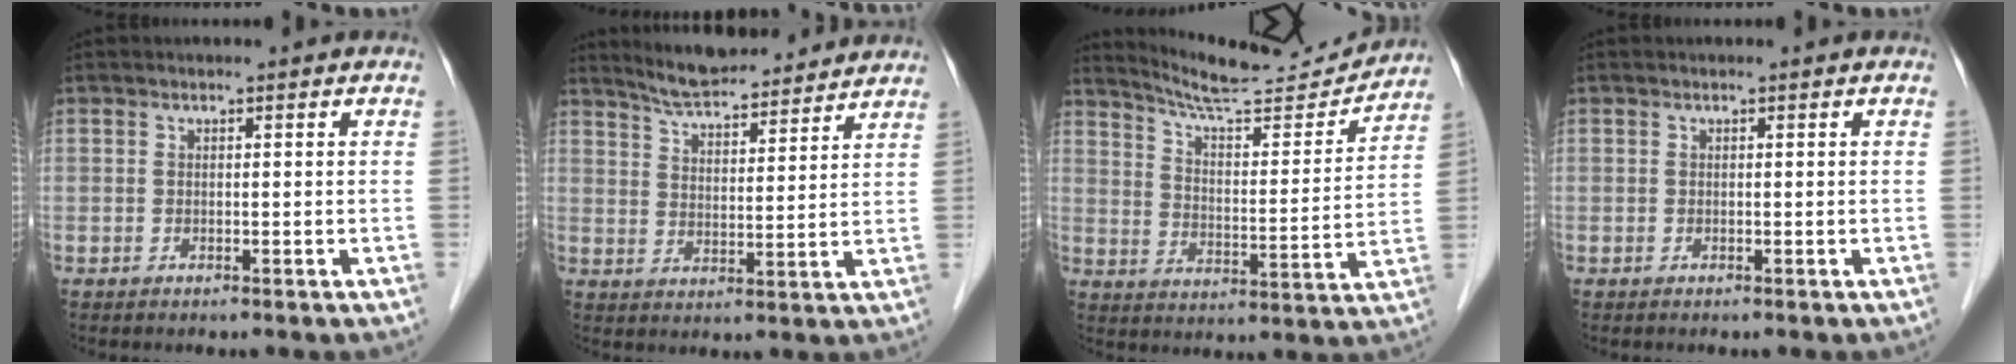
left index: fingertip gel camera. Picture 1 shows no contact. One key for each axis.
{"total": 12.8, "fx": 11.9, "fy": 1.7, "fz": 4.4, "tx": -0.073, "ty": 0.015, "tz": 0.178}
{"total": 16.1, "fx": 15.5, "fy": 0.7, "fz": 4.0, "tx": -0.071, "ty": -0.024, "tz": 0.229}
{"total": 0.5, "fx": 0.5, "fy": 0.0, "fz": 0.2, "tx": -0.004, "ty": 0.006, "tz": 0.007}